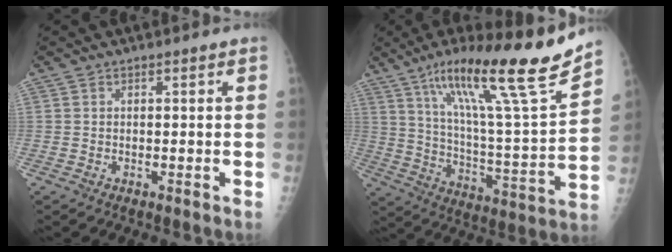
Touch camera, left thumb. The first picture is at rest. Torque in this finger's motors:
{"motor_torque": [1.06, -0.26, 1.42, -1.34, 0.45]}